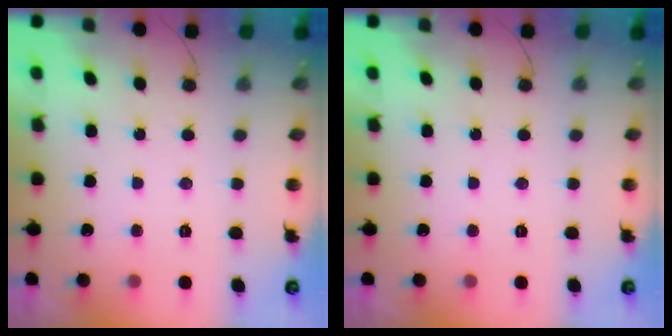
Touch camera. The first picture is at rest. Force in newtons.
{"total": 0.0}